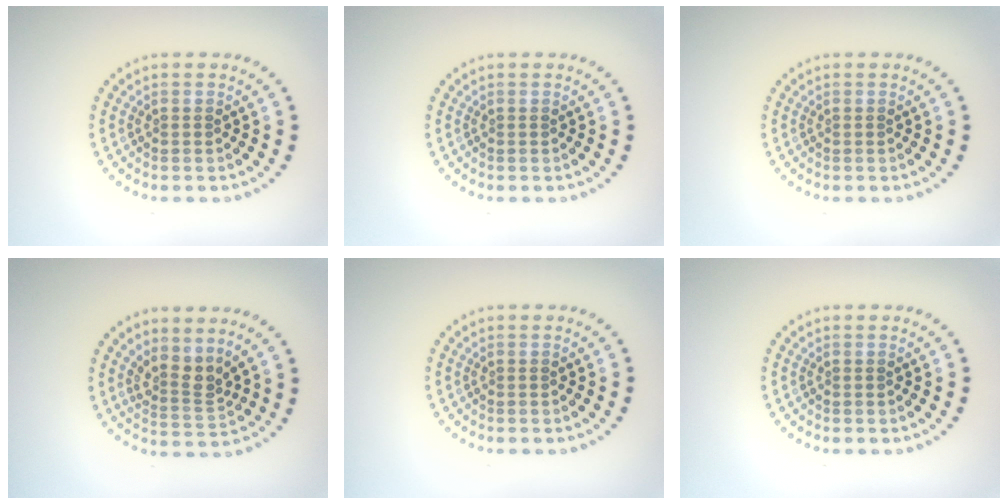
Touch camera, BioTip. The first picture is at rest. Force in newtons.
{"total": 0.0}
{"total": 0.0}
{"total": 2.8, "press": 2.0, "slide": 2.0}
{"total": 0.0}
{"total": 0.0}